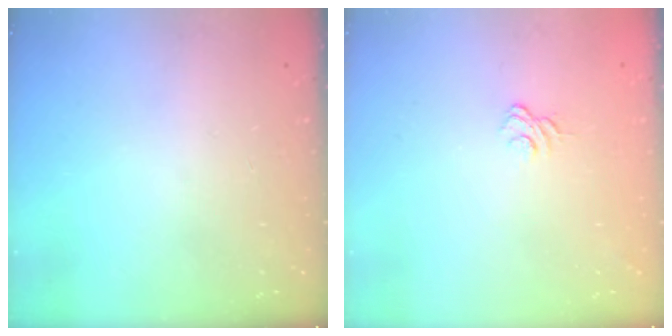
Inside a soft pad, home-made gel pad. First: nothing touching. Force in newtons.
{"total": 3.4, "press": 3.2, "slide": 1.1}